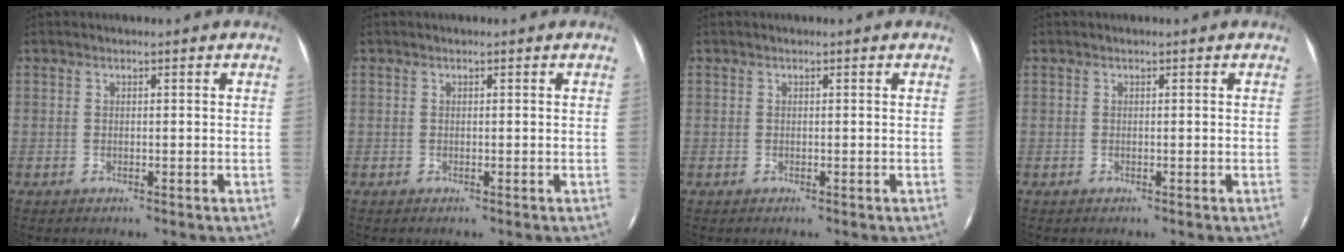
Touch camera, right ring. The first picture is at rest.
{"total": 0.0}
{"total": 0.0}
{"total": 0.0}